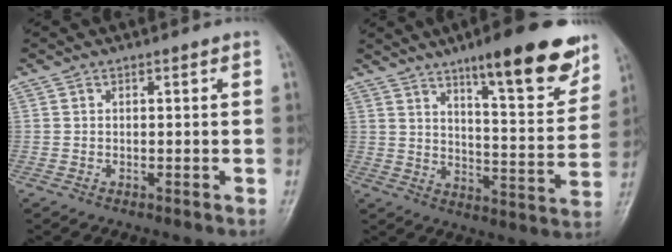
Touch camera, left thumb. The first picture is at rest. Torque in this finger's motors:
{"motor_torque": [1.50, 1.28, 1.52, -1.25, 0.12]}